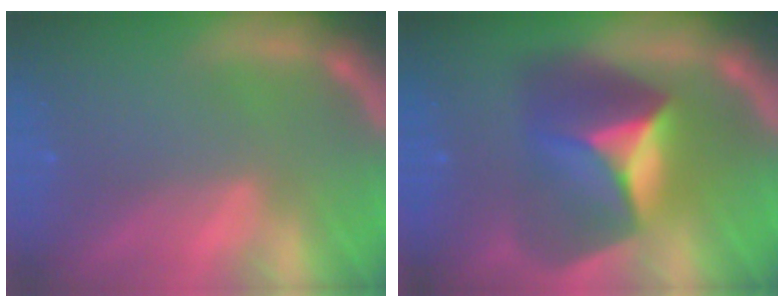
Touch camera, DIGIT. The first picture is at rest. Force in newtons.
{"total": 9.5}